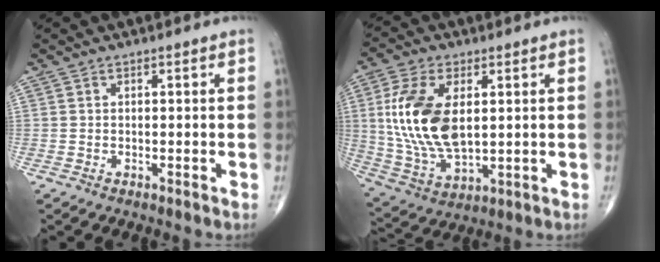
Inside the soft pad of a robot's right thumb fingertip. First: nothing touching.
{"total": 16.7, "force": [2.6, 9.0, 13.8], "torque": [-0.278, -0.012, 0.060]}